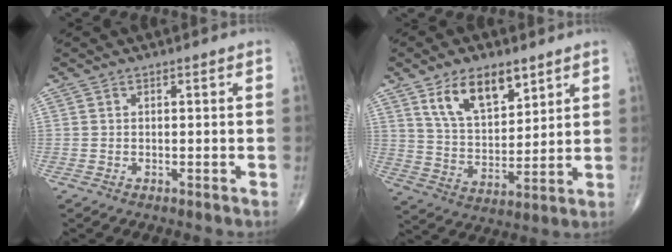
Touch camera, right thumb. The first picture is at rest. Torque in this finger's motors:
{"motor_torque": [-0.28, 0.37, 0.47, 0.34, 0.05]}